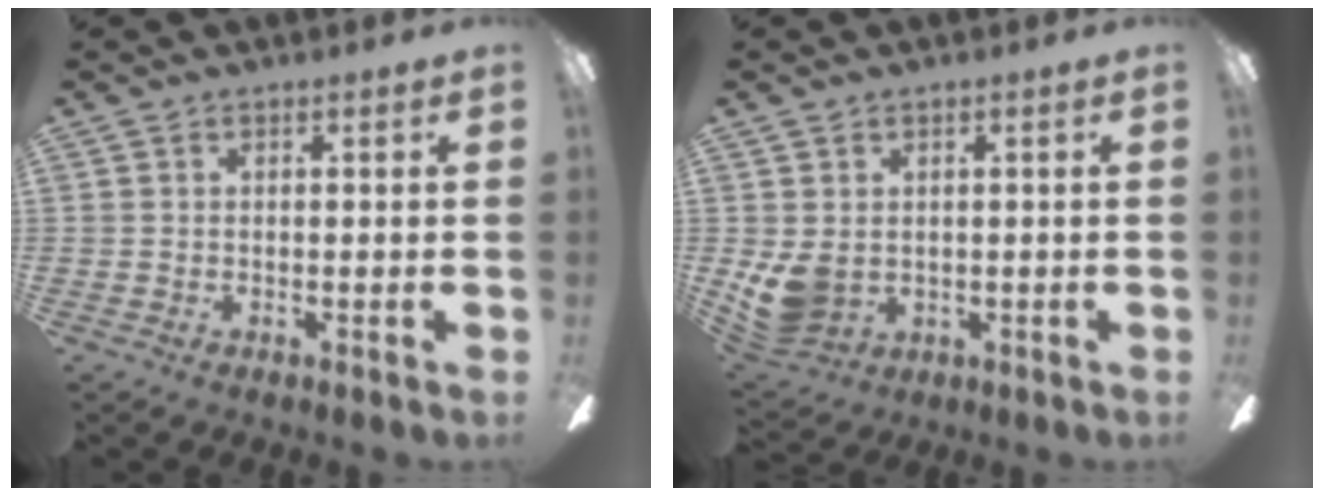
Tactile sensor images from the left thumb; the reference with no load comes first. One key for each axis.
{"total": 6.9, "fx": 0.8, "fy": 5.4, "fz": 4.2, "tx": -0.094, "ty": -0.006, "tz": 0.018}